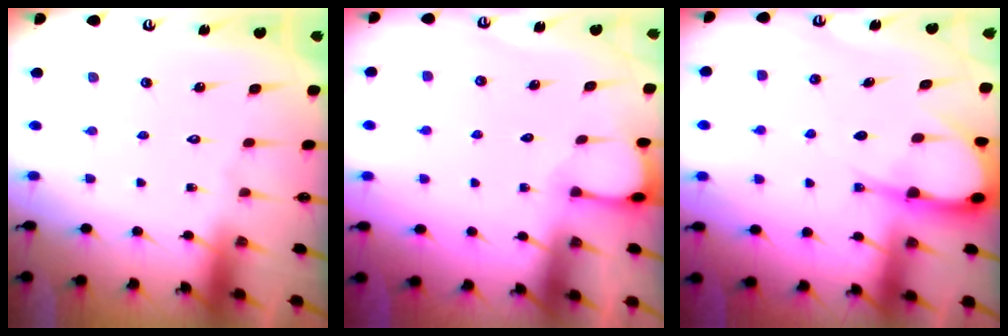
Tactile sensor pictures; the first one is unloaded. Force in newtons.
{"total": 1.9, "press": 1.9, "slide": 0.2}
{"total": 5.9, "press": 5.9, "slide": 0.6}